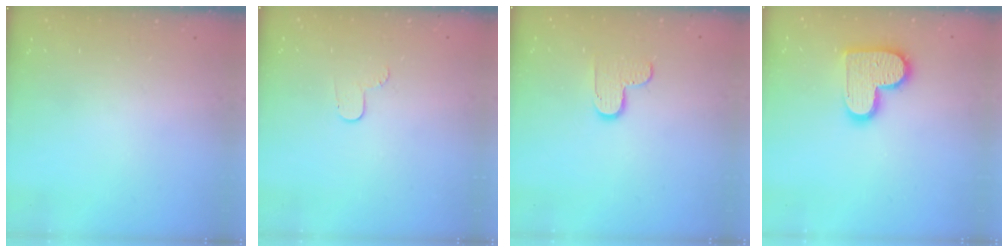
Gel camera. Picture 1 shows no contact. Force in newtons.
{"total": 3.8, "press": 3.8, "slide": 0.4}
{"total": 6.6, "press": 6.5, "slide": 0.4}
{"total": 14.2, "press": 14.2, "slide": 1.1}